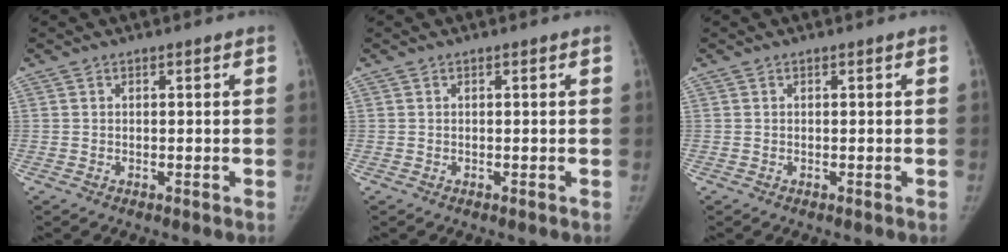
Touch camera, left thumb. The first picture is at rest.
{"total": 0.0}
{"total": 0.0}